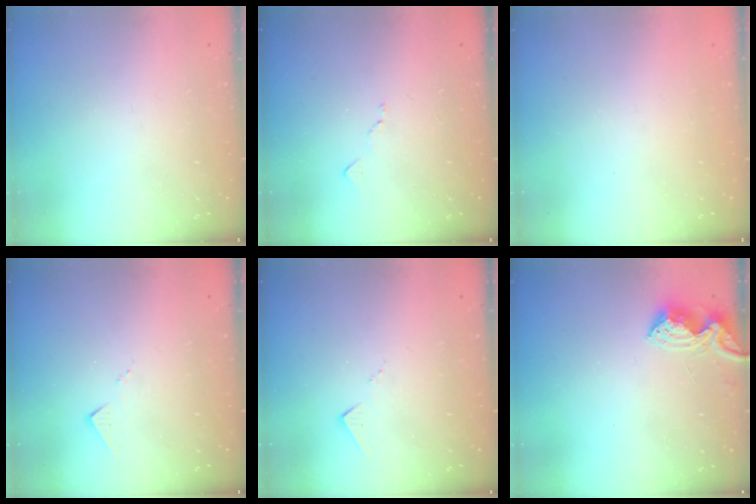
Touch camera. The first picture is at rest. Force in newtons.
{"total": 6.3, "press": 6.3, "slide": 0.9}
{"total": 1.0, "press": 0.9, "slide": 0.3}
{"total": 7.1, "press": 7.1, "slide": 0.3}
{"total": 7.1, "press": 7.1, "slide": 0.3}
{"total": 6.9, "press": 6.9, "slide": 0.7}